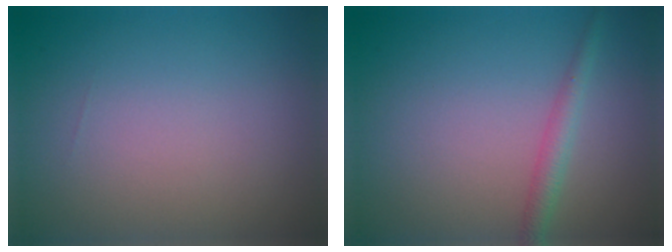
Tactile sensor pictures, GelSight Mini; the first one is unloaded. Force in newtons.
{"total": 1.9, "press": 1.9, "slide": 0.0}